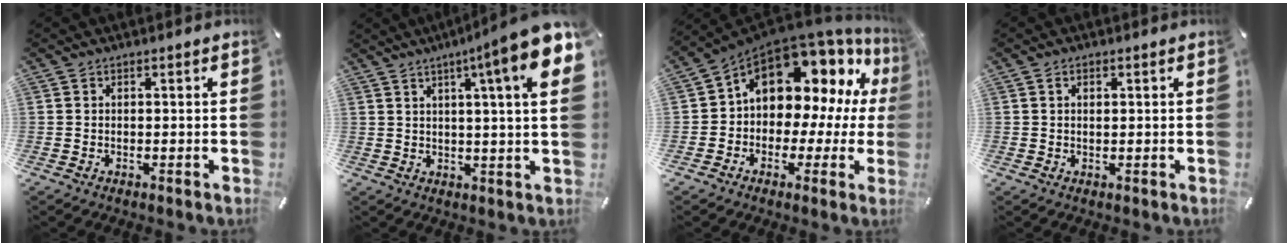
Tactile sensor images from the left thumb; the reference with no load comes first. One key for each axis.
{"total": 13.7, "fx": 6.2, "fy": 0.4, "fz": 12.2, "tx": -0.190, "ty": -0.035, "tz": 0.088}
{"total": 14.7, "fx": 7.8, "fy": 9.3, "fz": 8.4, "tx": -0.133, "ty": -0.069, "tz": 0.133}
{"total": 1.3, "fx": 0.4, "fy": 0.7, "fz": 1.0, "tx": -0.023, "ty": 0.003, "tz": 0.007}